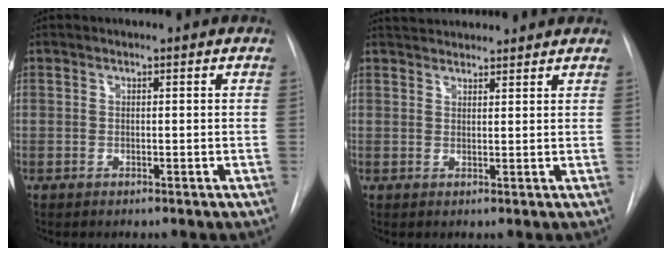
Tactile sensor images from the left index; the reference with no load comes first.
{"total": 7.0, "force": [6.7, 1.2, 1.7], "torque": [-0.027, 0.031, 0.091]}